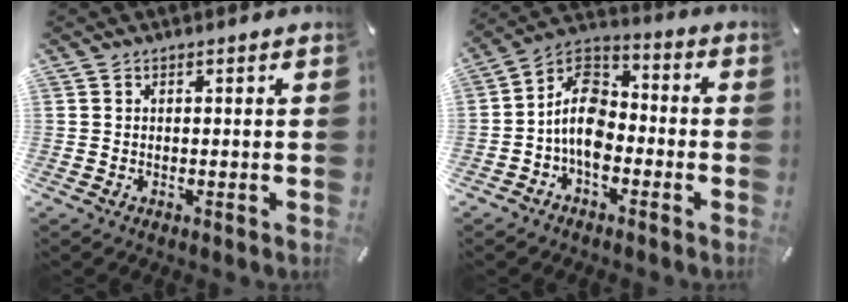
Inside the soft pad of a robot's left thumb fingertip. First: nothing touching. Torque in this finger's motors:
{"motor_torque": [0.09, 1.01, 0.77, -0.44, 0.39]}